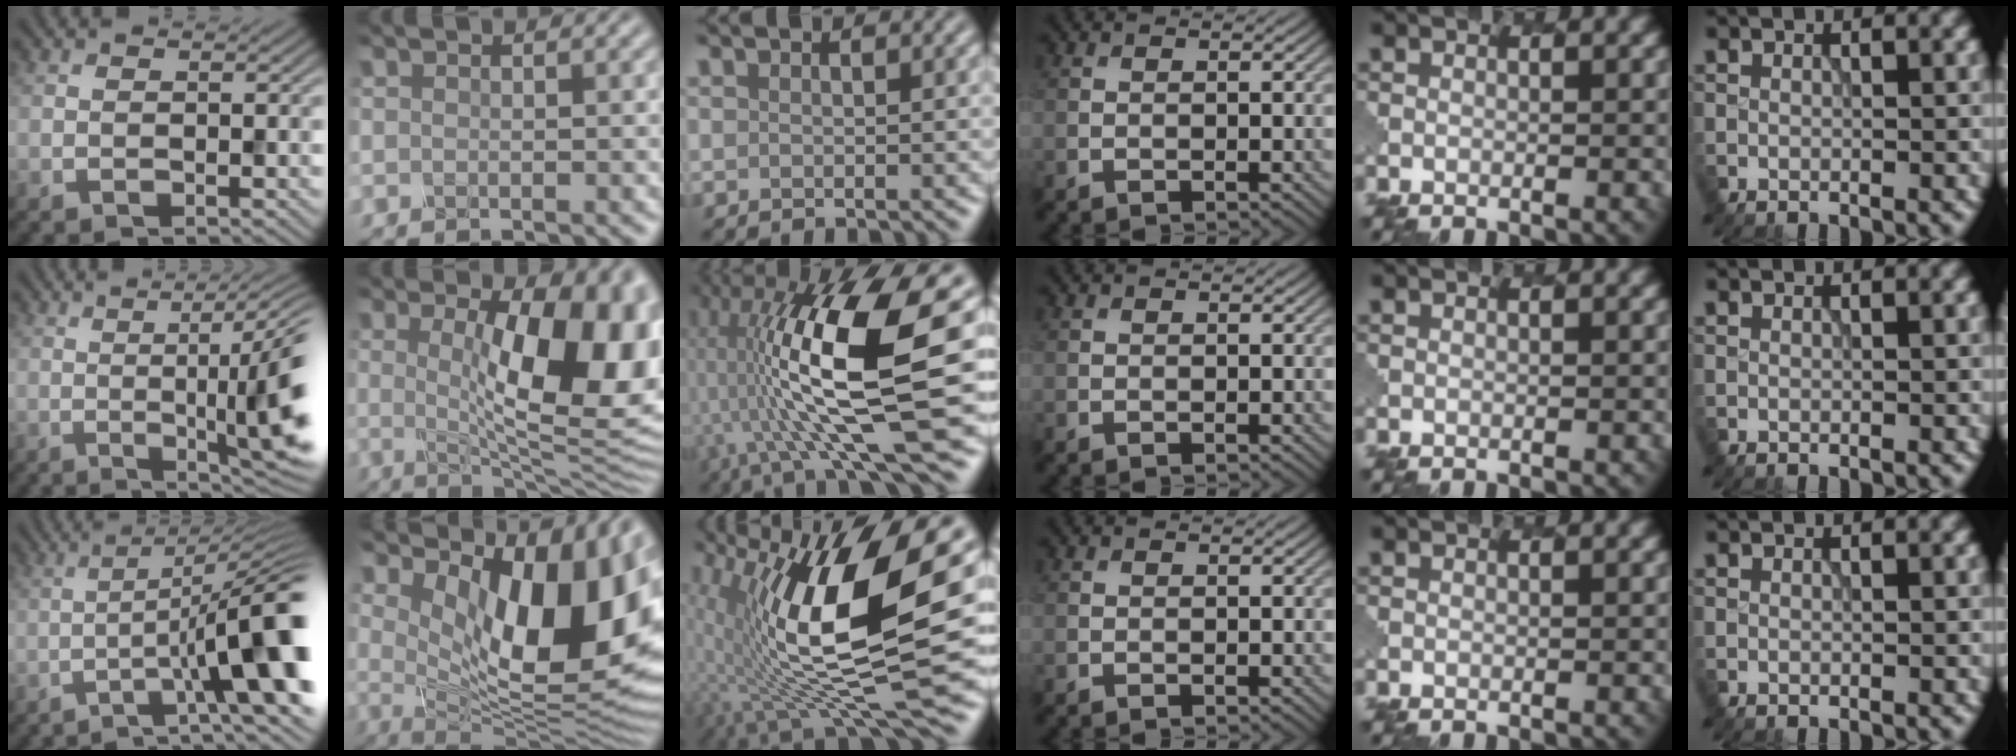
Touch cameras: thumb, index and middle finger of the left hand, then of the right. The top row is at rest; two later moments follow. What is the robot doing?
{"motion": "dispense", "object": "dispenser bottle"}